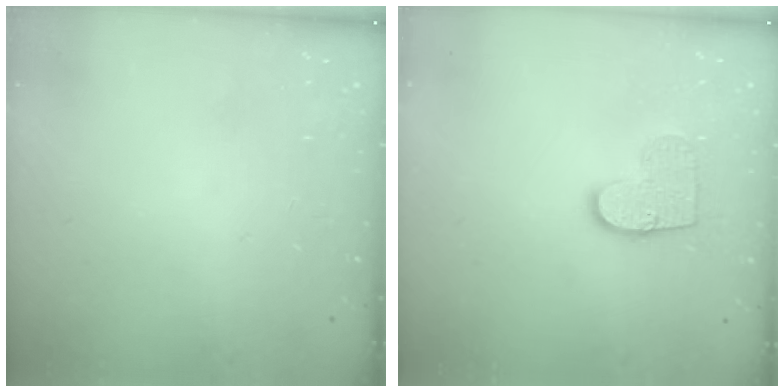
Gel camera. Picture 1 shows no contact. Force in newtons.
{"total": 9.8, "press": 9.8, "slide": 0.4}